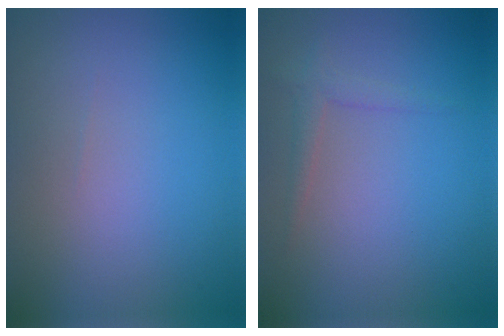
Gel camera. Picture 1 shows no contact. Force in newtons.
{"total": 1.4, "press": 1.4, "slide": 0.1}